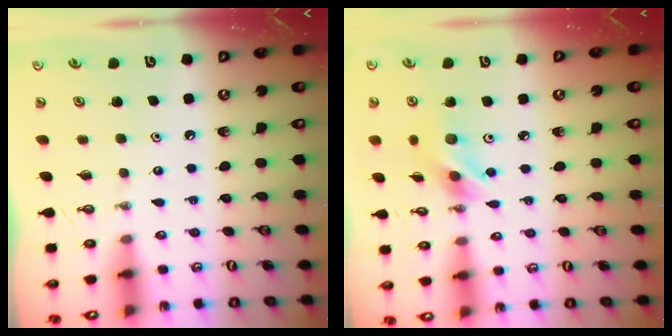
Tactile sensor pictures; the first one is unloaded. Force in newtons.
{"total": 9.4, "press": 9.4, "slide": 0.3}